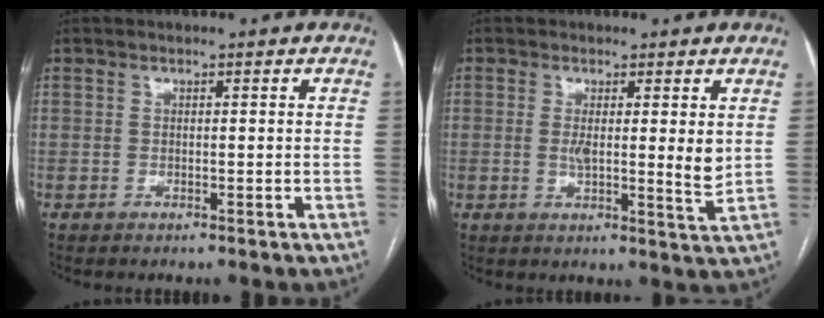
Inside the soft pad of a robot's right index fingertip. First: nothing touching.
{"total": 5.5, "force": [0.9, 0.9, 5.4], "torque": [-0.084, -0.013, 0.012]}